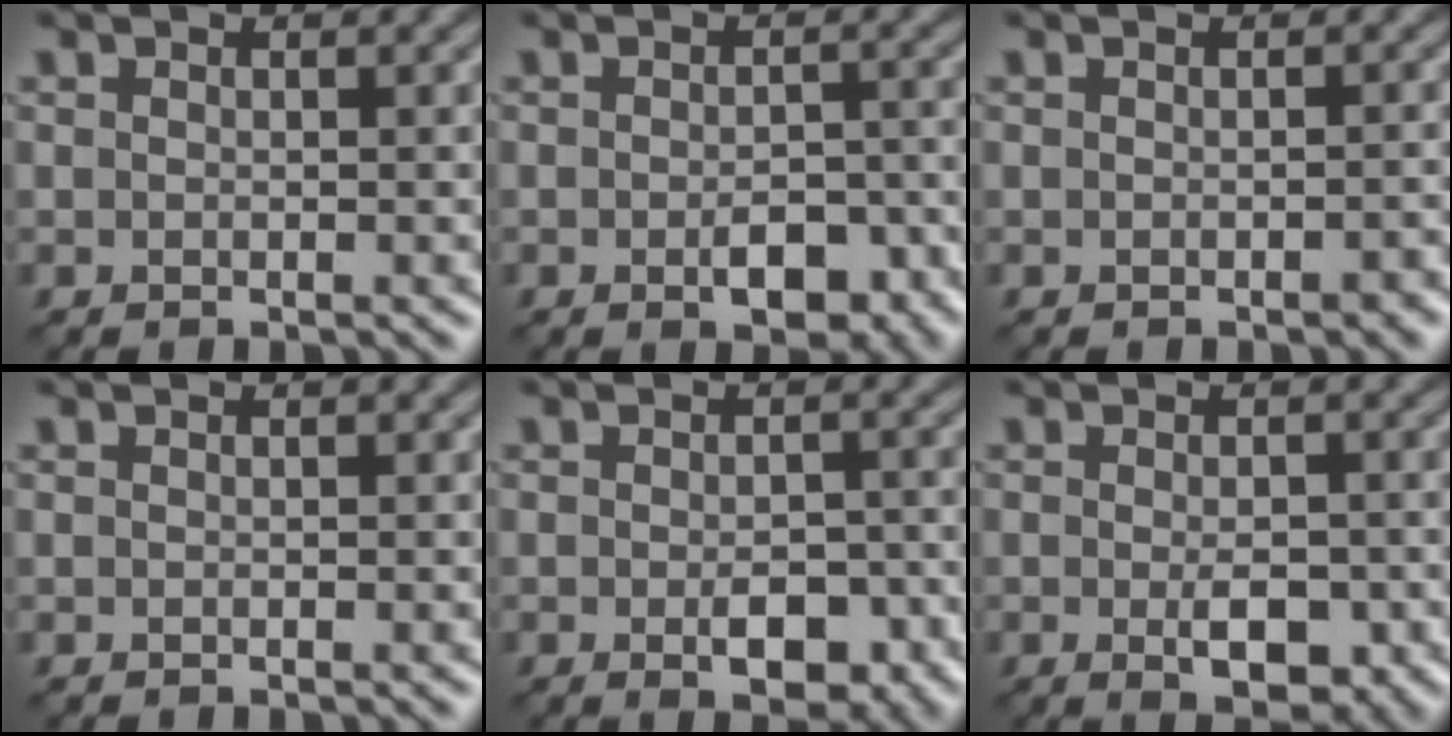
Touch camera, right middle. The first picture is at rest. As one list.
[{"total": 4.2, "force": [-1.7, 2.1, 3.2], "torque": [-0.044, -0.004, -0.021]}, {"total": 0.8, "force": [-0.4, 0.3, 0.6], "torque": [-0.010, 0.001, -0.003]}, {"total": 0.0}, {"total": 4.3, "force": [-1.6, 2.2, 3.4], "torque": [-0.047, -0.005, -0.019]}, {"total": 4.1, "force": [-1.2, 1.8, 3.5], "torque": [-0.054, -0.008, -0.013]}]